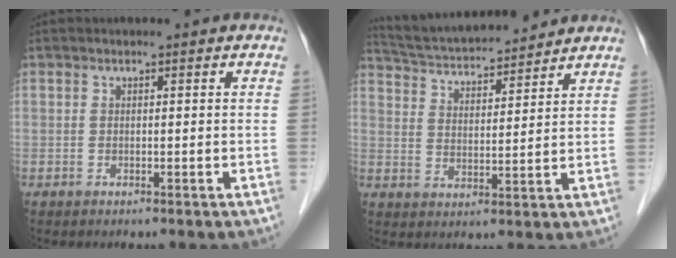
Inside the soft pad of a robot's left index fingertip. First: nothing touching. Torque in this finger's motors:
{"motor_torque": [0.13, 0.00, 0.05, 0.02]}